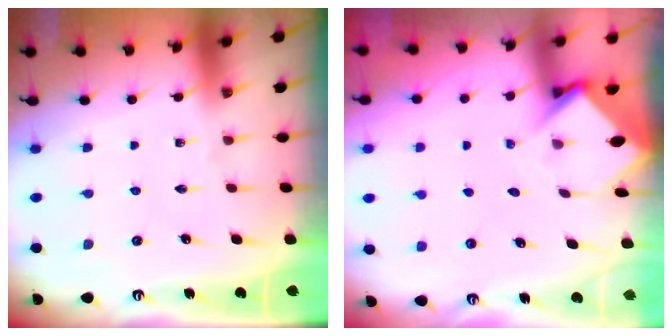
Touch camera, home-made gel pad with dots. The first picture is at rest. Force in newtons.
{"total": 3.7, "press": 3.7, "slide": 0.3}